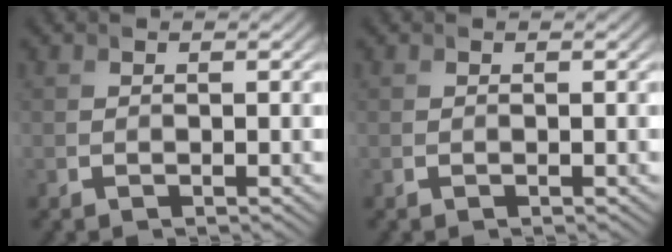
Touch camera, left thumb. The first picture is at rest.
{"total": 0.0}